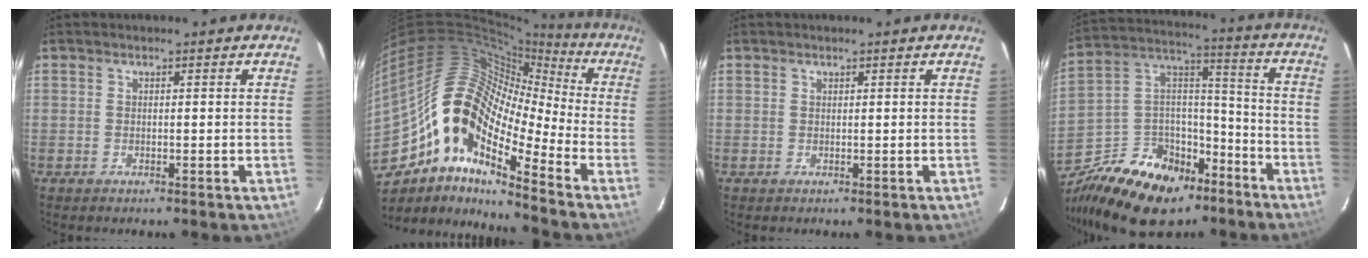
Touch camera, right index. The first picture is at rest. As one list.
[{"total": 18.4, "force": [-8.5, 7.4, 14.6], "torque": [-0.238, -0.007, -0.180]}, {"total": 0.0}, {"total": 21.4, "force": [-13.9, 12.9, 9.9], "torque": [-0.221, 0.058, -0.213]}]